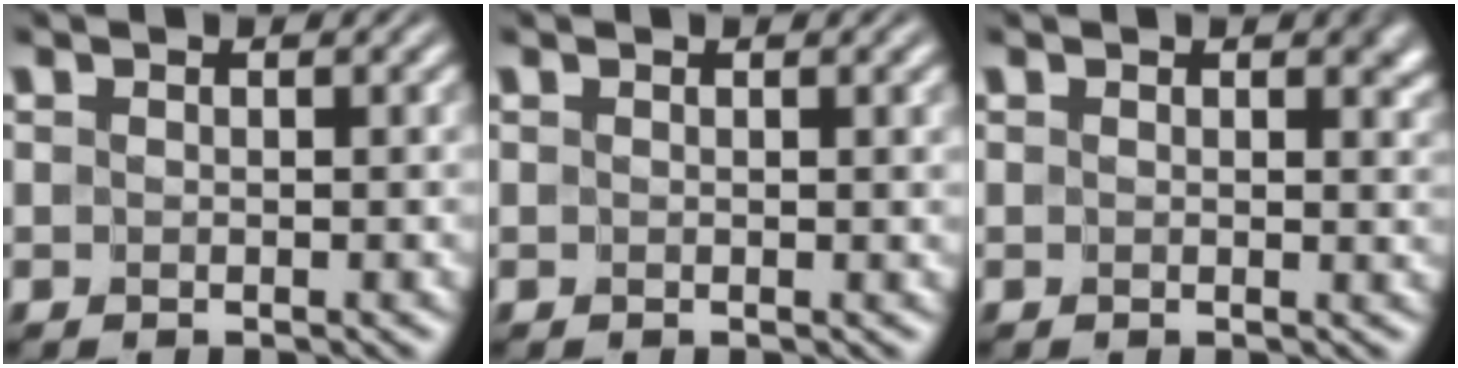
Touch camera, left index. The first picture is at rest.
{"total": 1.0, "force": [0.5, 0.2, 0.9], "torque": [-0.011, -0.002, 0.008]}
{"total": 2.9, "force": [1.1, 1.7, 2.1], "torque": [-0.016, 0.001, 0.013]}